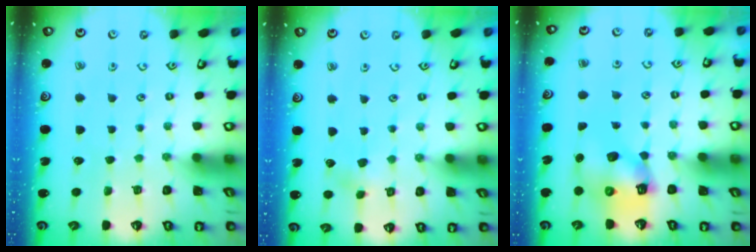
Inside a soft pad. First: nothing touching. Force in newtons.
{"total": 3.0, "press": 2.9, "slide": 0.4}
{"total": 8.8, "press": 8.6, "slide": 1.5}